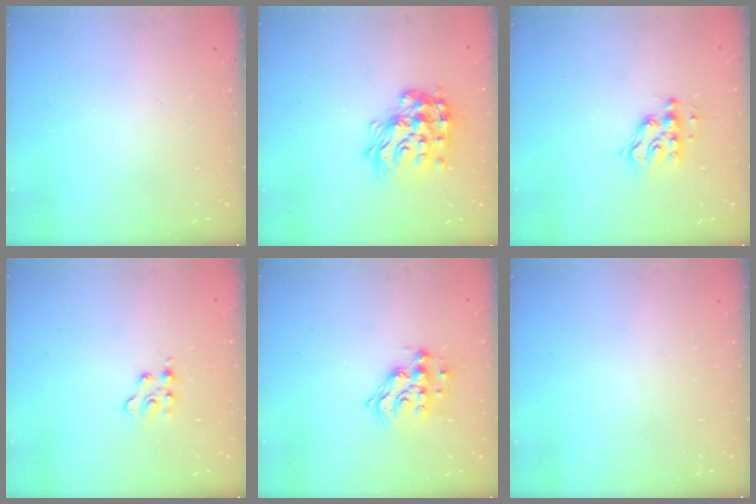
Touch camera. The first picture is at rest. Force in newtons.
{"total": 19.6, "press": 19.5, "slide": 1.4}
{"total": 7.3, "press": 7.2, "slide": 0.9}
{"total": 3.5, "press": 3.4, "slide": 0.6}
{"total": 12.3, "press": 12.3, "slide": 0.9}
{"total": 0.0}